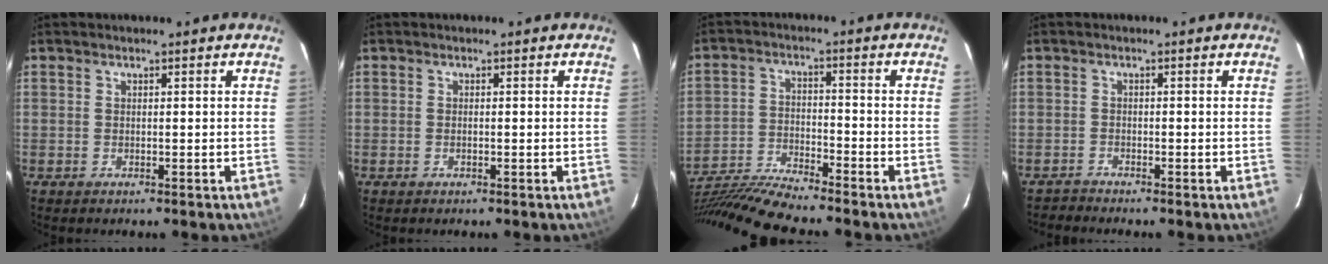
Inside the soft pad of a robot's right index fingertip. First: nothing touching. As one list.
[{"total": 0.6, "force": [-0.2, 0.1, 0.5], "torque": [-0.010, 0.002, -0.004]}, {"total": 12.3, "force": [-11.5, -1.0, 4.2], "torque": [-0.096, -0.014, -0.220]}, {"total": 1.6, "force": [-1.5, -0.1, -0.4], "torque": [0.005, -0.001, -0.033]}]